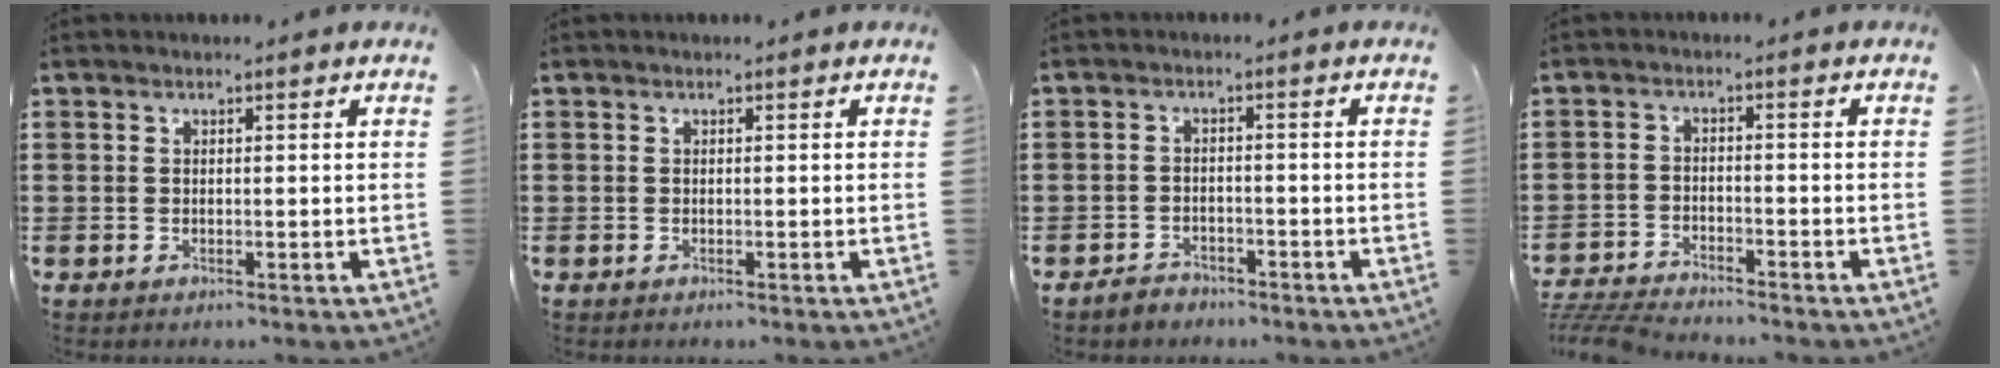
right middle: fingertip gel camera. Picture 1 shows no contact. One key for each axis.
{"total": 0.0}
{"total": 1.9, "fx": -1.7, "fy": 0.7, "fz": 0.0, "tx": -0.006, "ty": 0.003, "tz": -0.038}
{"total": 5.0, "fx": -4.8, "fy": 0.3, "fz": 1.1, "tx": -0.033, "ty": -0.003, "tz": -0.101}